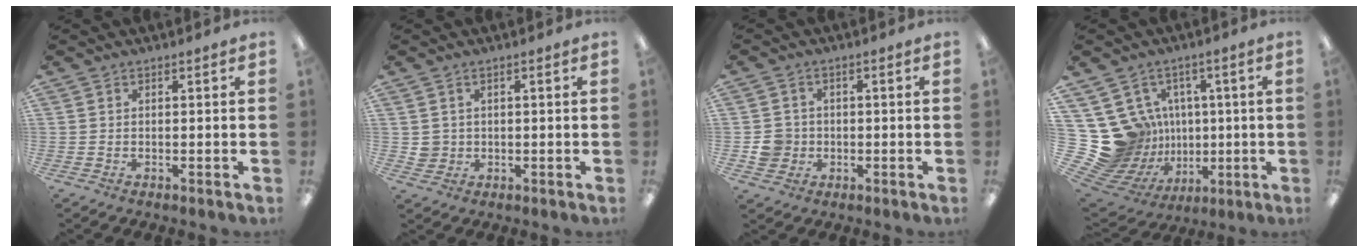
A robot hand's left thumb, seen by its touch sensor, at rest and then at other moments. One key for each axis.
{"total": 2.9, "fx": 0.7, "fy": 2.8, "fz": 0.4, "tx": -0.013, "ty": 0.006, "tz": 0.013}
{"total": 5.1, "fx": -0.9, "fy": 4.9, "fz": 1.4, "tx": -0.027, "ty": 0.008, "tz": -0.015}
{"total": 17.2, "fx": 1.8, "fy": 16.4, "fz": 4.8, "tx": -0.119, "ty": -0.028, "tz": 0.080}